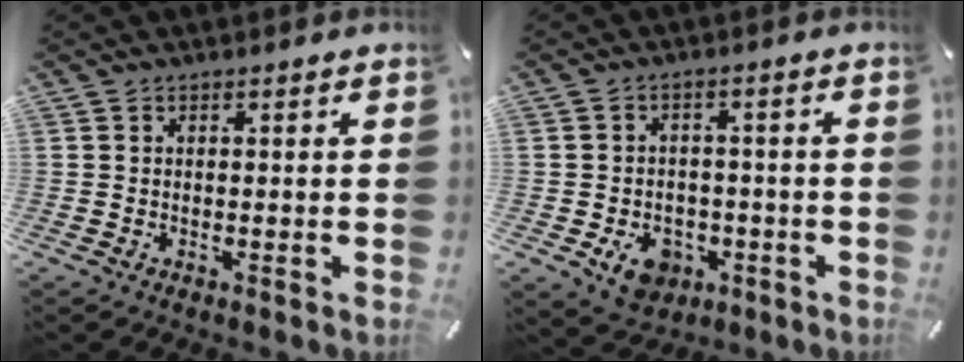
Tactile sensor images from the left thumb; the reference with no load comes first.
{"total": 7.5, "force": [-3.2, 5.8, 3.6], "torque": [-0.057, 0.015, -0.057]}